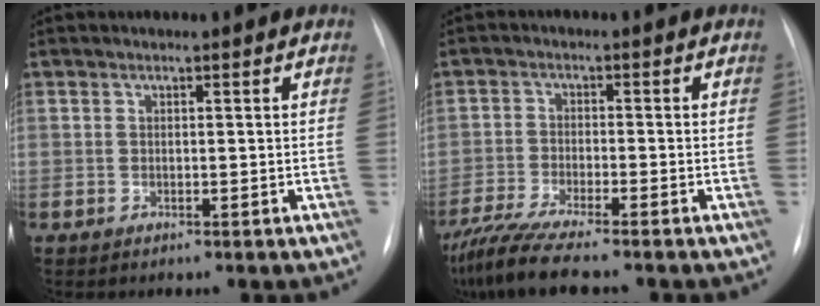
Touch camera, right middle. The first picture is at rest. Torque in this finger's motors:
{"motor_torque": [1.09, -1.05, 0.17, 0.09]}